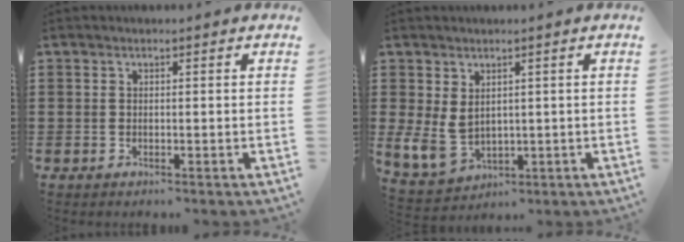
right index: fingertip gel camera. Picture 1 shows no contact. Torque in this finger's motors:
{"motor_torque": [0.47, 0.86, 0.08, 0.07]}